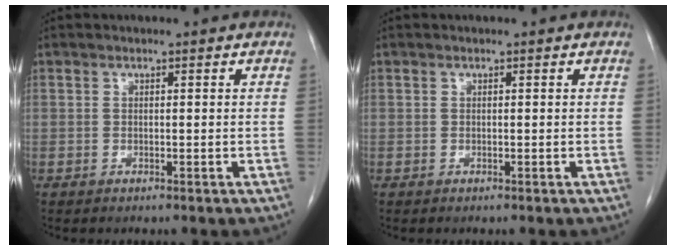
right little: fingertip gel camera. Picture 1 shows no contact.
{"total": 0.0}